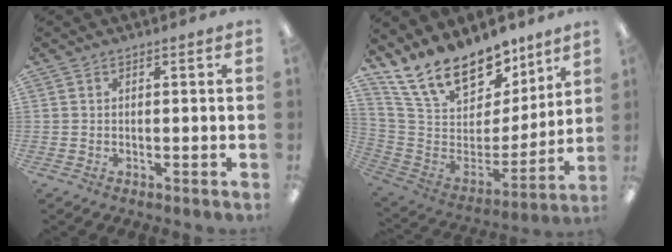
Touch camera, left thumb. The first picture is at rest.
{"total": 19.6, "force": [15.5, 9.1, 7.8], "torque": [-0.153, -0.113, 0.287]}